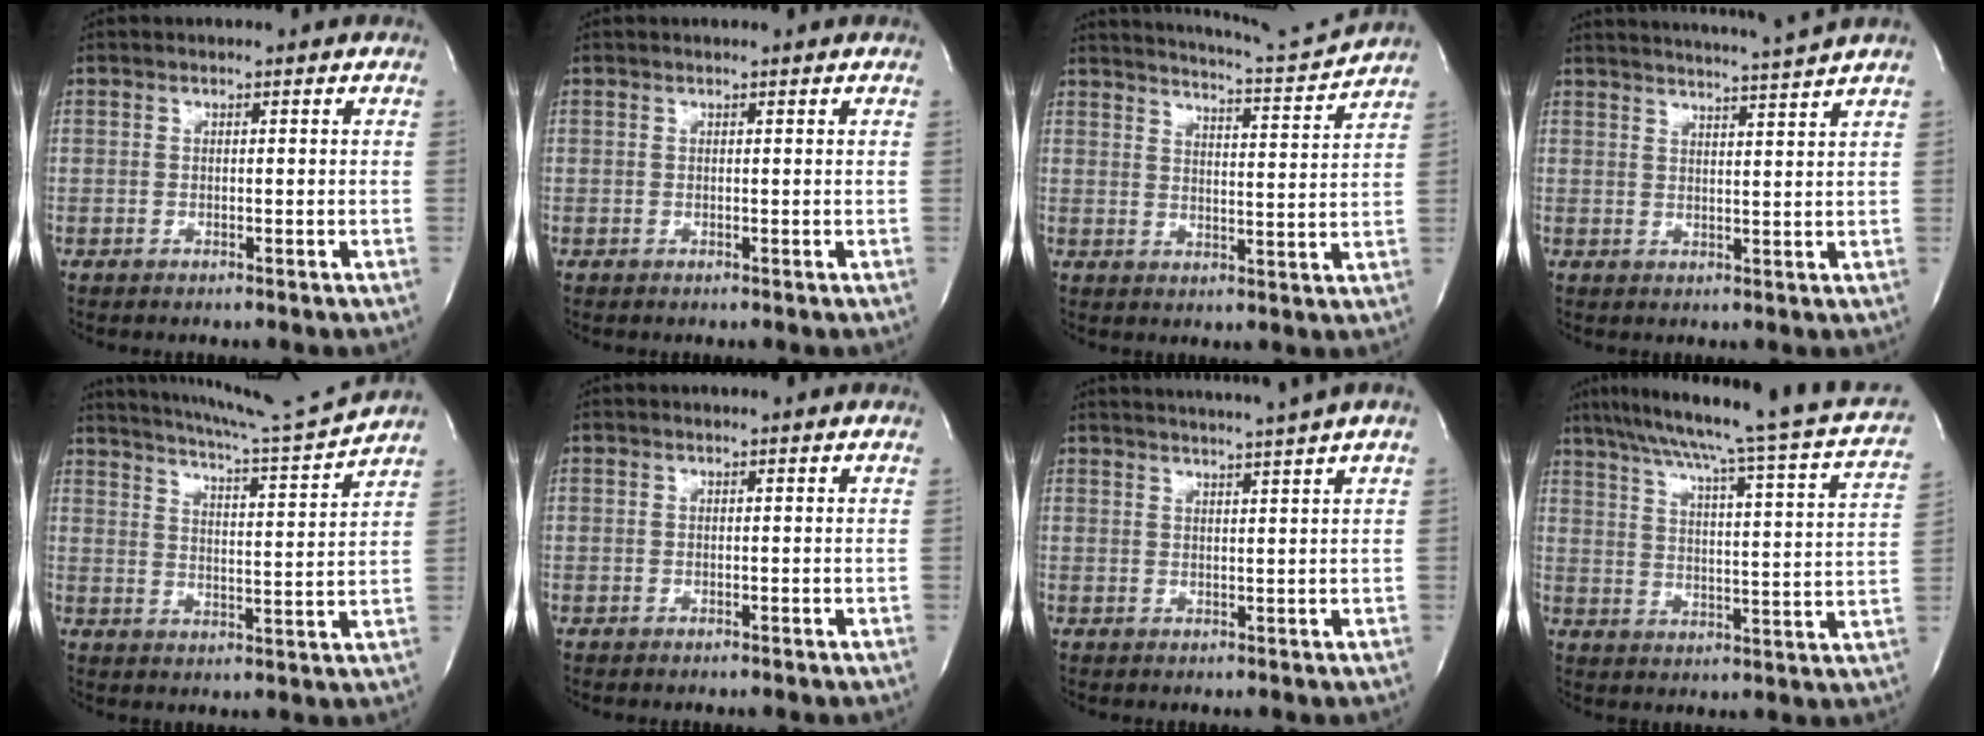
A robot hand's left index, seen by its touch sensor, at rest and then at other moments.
{"total": 1.0, "force": [1.0, -0.1, 0.3], "torque": [-0.008, 0.005, 0.015]}
{"total": 10.5, "force": [10.2, -1.9, 1.9], "torque": [-0.041, -0.039, 0.145]}
{"total": 10.0, "force": [9.2, -2.4, 2.9], "torque": [-0.048, -0.028, 0.125]}
{"total": 12.9, "force": [12.1, -2.9, 3.5], "torque": [-0.069, -0.053, 0.178]}
{"total": 0.0}
{"total": 8.6, "force": [7.5, -2.1, 3.6], "torque": [-0.052, -0.004, 0.094]}
{"total": 26.2, "force": [21.9, 0.4, 14.3], "torque": [-0.223, -0.026, 0.279]}